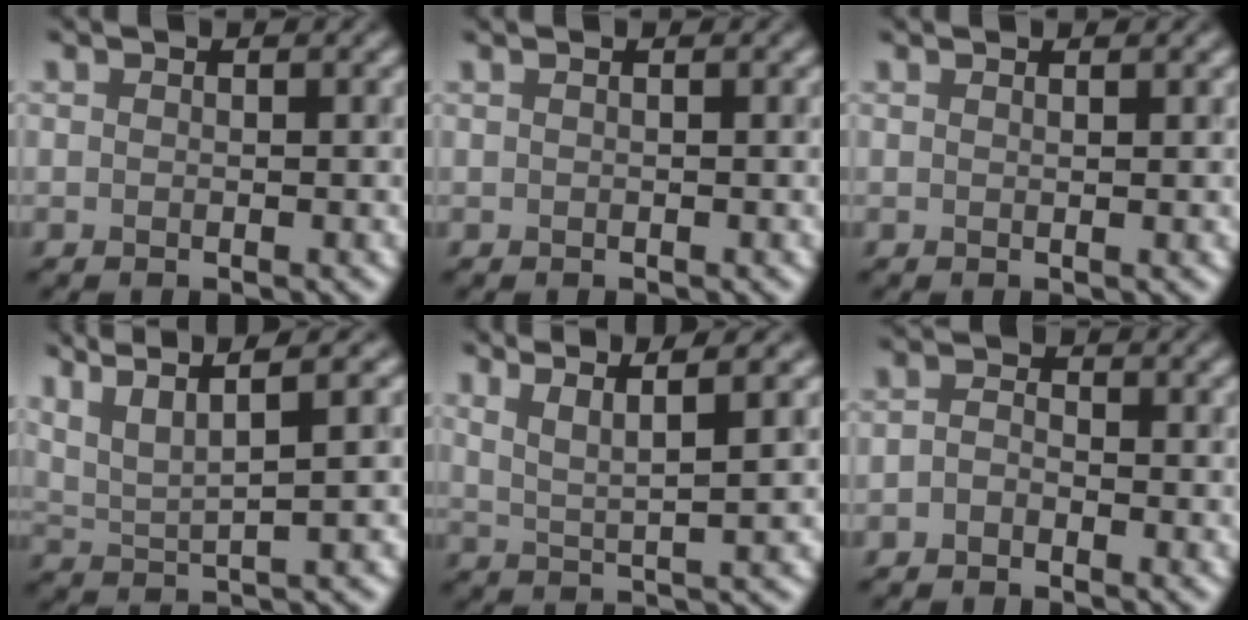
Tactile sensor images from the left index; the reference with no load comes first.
{"total": 0.7, "force": [0.3, 0.4, 0.5], "torque": [0.005, 0.000, -0.007]}
{"total": 1.9, "force": [1.0, 0.9, 1.3], "torque": [0.001, 0.005, -0.009]}
{"total": 6.7, "force": [4.7, 1.0, 4.7], "torque": [-0.096, 0.024, 0.091]}
{"total": 4.9, "force": [3.2, 0.5, 3.8], "torque": [-0.073, 0.016, 0.070]}
{"total": 1.0, "force": [-1.0, 0.3, 0.1], "torque": [-0.007, 0.004, -0.014]}